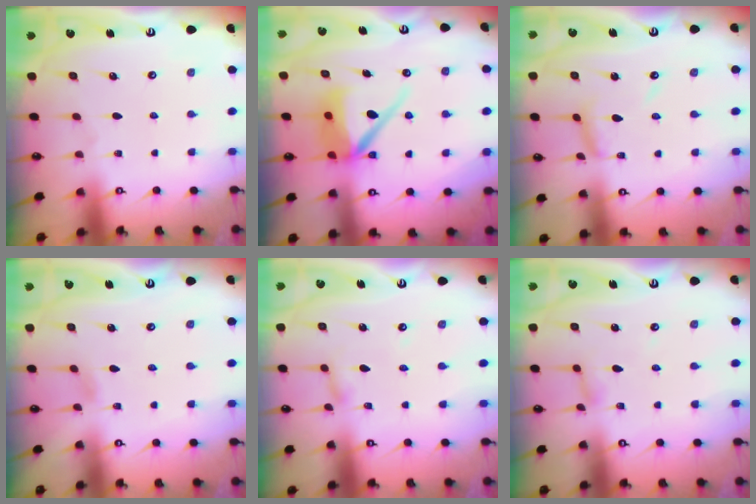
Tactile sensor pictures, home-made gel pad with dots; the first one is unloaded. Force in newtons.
{"total": 10.3, "press": 10.2, "slide": 1.2}
{"total": 8.5, "press": 8.5, "slide": 0.3}
{"total": 3.2, "press": 3.2, "slide": 0.4}
{"total": 2.6, "press": 2.6, "slide": 0.1}
{"total": 2.6, "press": 2.6, "slide": 0.3}